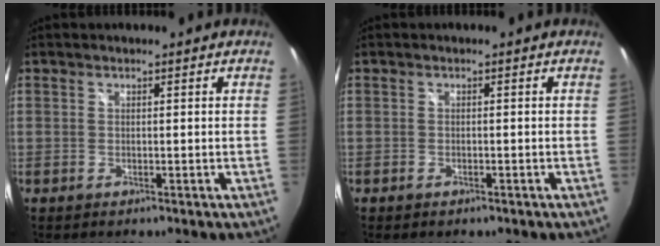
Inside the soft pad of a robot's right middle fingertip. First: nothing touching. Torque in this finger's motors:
{"motor_torque": [-0.25, -0.19, -0.06, -0.01]}